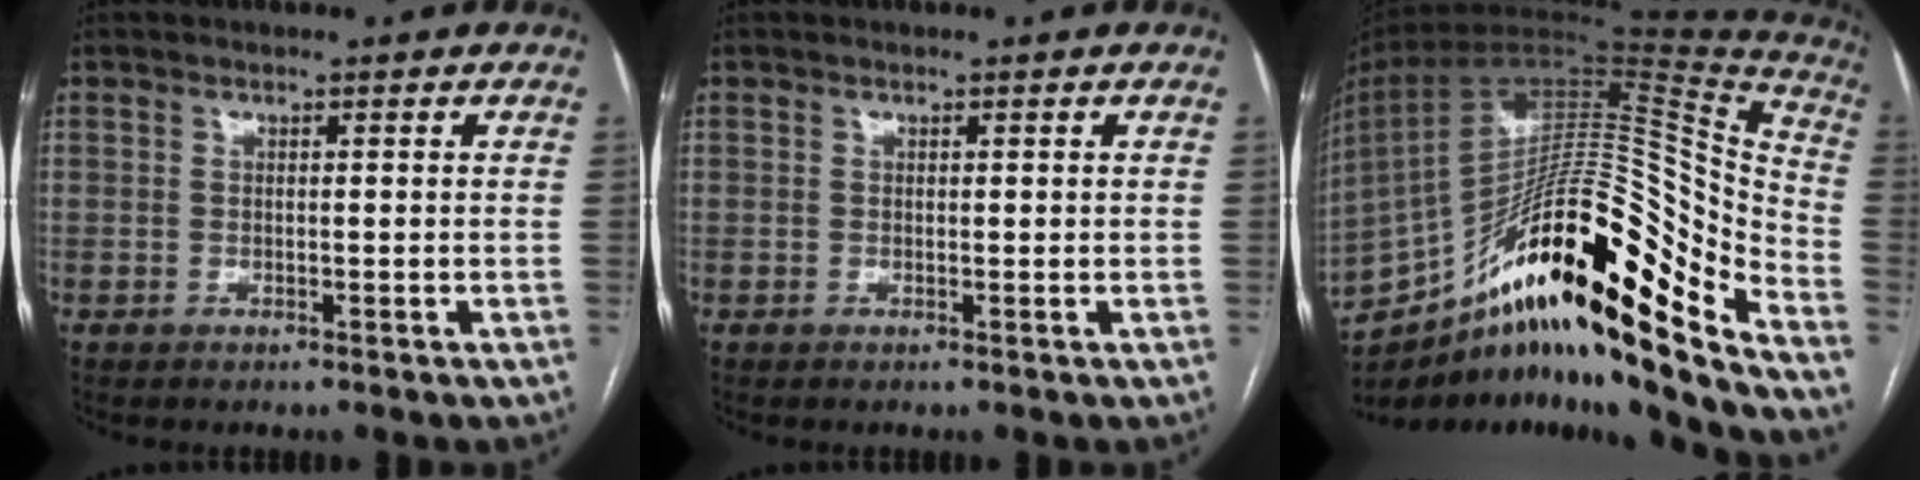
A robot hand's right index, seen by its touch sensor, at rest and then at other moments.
{"total": 0.0}
{"total": 31.5, "force": [-19.3, 5.5, 24.2], "torque": [-0.395, 0.004, -0.314]}